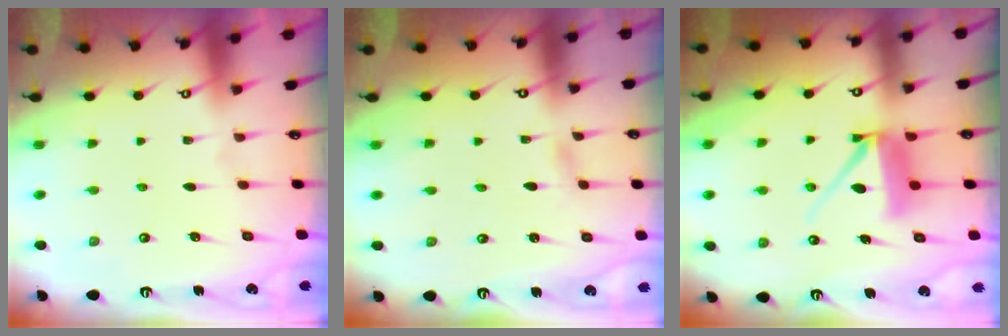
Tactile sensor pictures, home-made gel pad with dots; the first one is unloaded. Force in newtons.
{"total": 1.5, "press": 1.5, "slide": 0.2}
{"total": 8.9, "press": 8.9, "slide": 0.8}